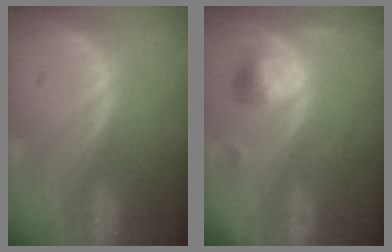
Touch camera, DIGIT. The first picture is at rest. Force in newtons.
{"total": 5.2, "press": 5.0, "slide": 1.4}